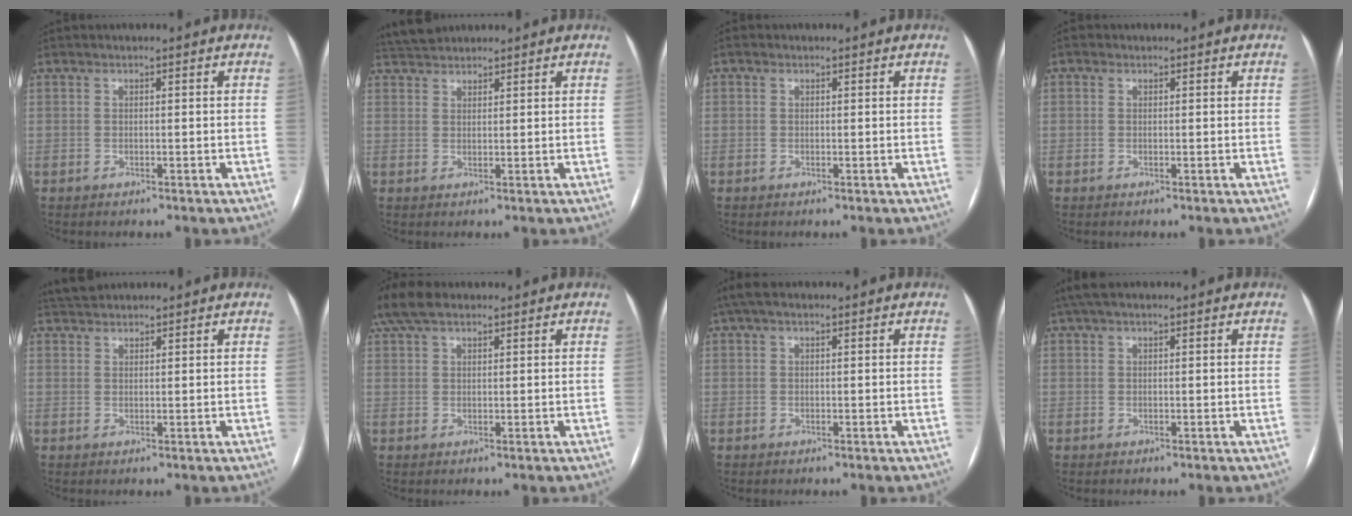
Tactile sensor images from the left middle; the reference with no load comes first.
{"total": 4.0, "force": [3.9, 0.8, 0.7], "torque": [-0.019, 0.028, 0.076]}
{"total": 1.8, "force": [-1.0, -1.3, -0.8], "torque": [0.021, -0.011, -0.021]}
{"total": 1.6, "force": [-0.9, -1.1, -0.7], "torque": [0.023, -0.011, -0.019]}
{"total": 3.3, "force": [3.1, 0.7, 0.7], "torque": [-0.016, 0.026, 0.059]}
{"total": 6.3, "force": [4.8, 2.4, 3.3], "torque": [-0.079, 0.035, 0.096]}
{"total": 3.6, "force": [2.3, 1.3, 2.4], "torque": [-0.052, 0.039, 0.045]}
{"total": 4.0, "force": [3.0, 1.1, 2.4], "torque": [-0.049, 0.037, 0.055]}